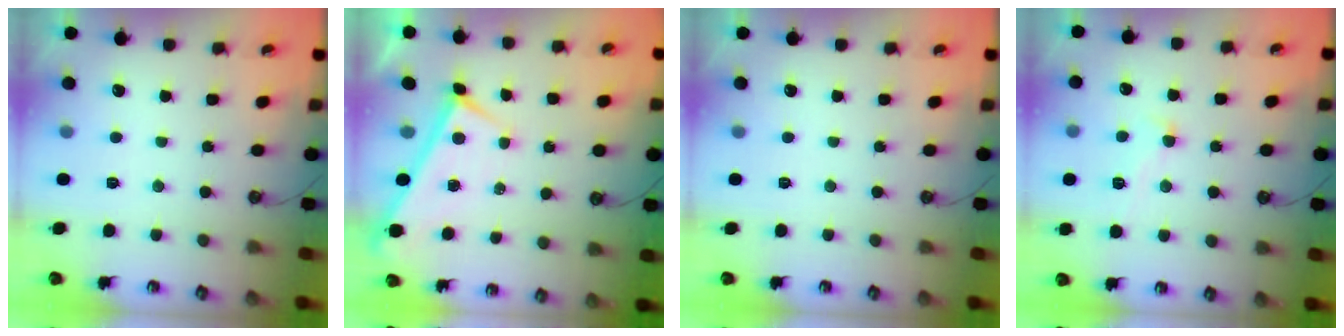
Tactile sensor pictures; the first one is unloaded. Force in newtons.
{"total": 0.0}
{"total": 0.0}
{"total": 1.1, "press": 0.4, "slide": 1.0}